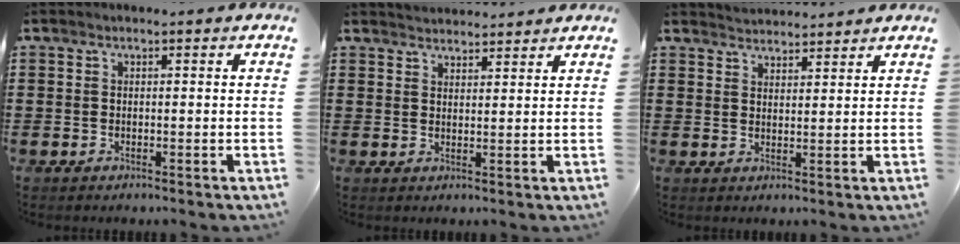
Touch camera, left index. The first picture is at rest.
{"total": 2.3, "force": [2.3, -0.1, -0.4], "torque": [0.002, -0.003, 0.045]}
{"total": 2.5, "force": [2.4, -0.2, -0.6], "torque": [0.004, -0.006, 0.048]}